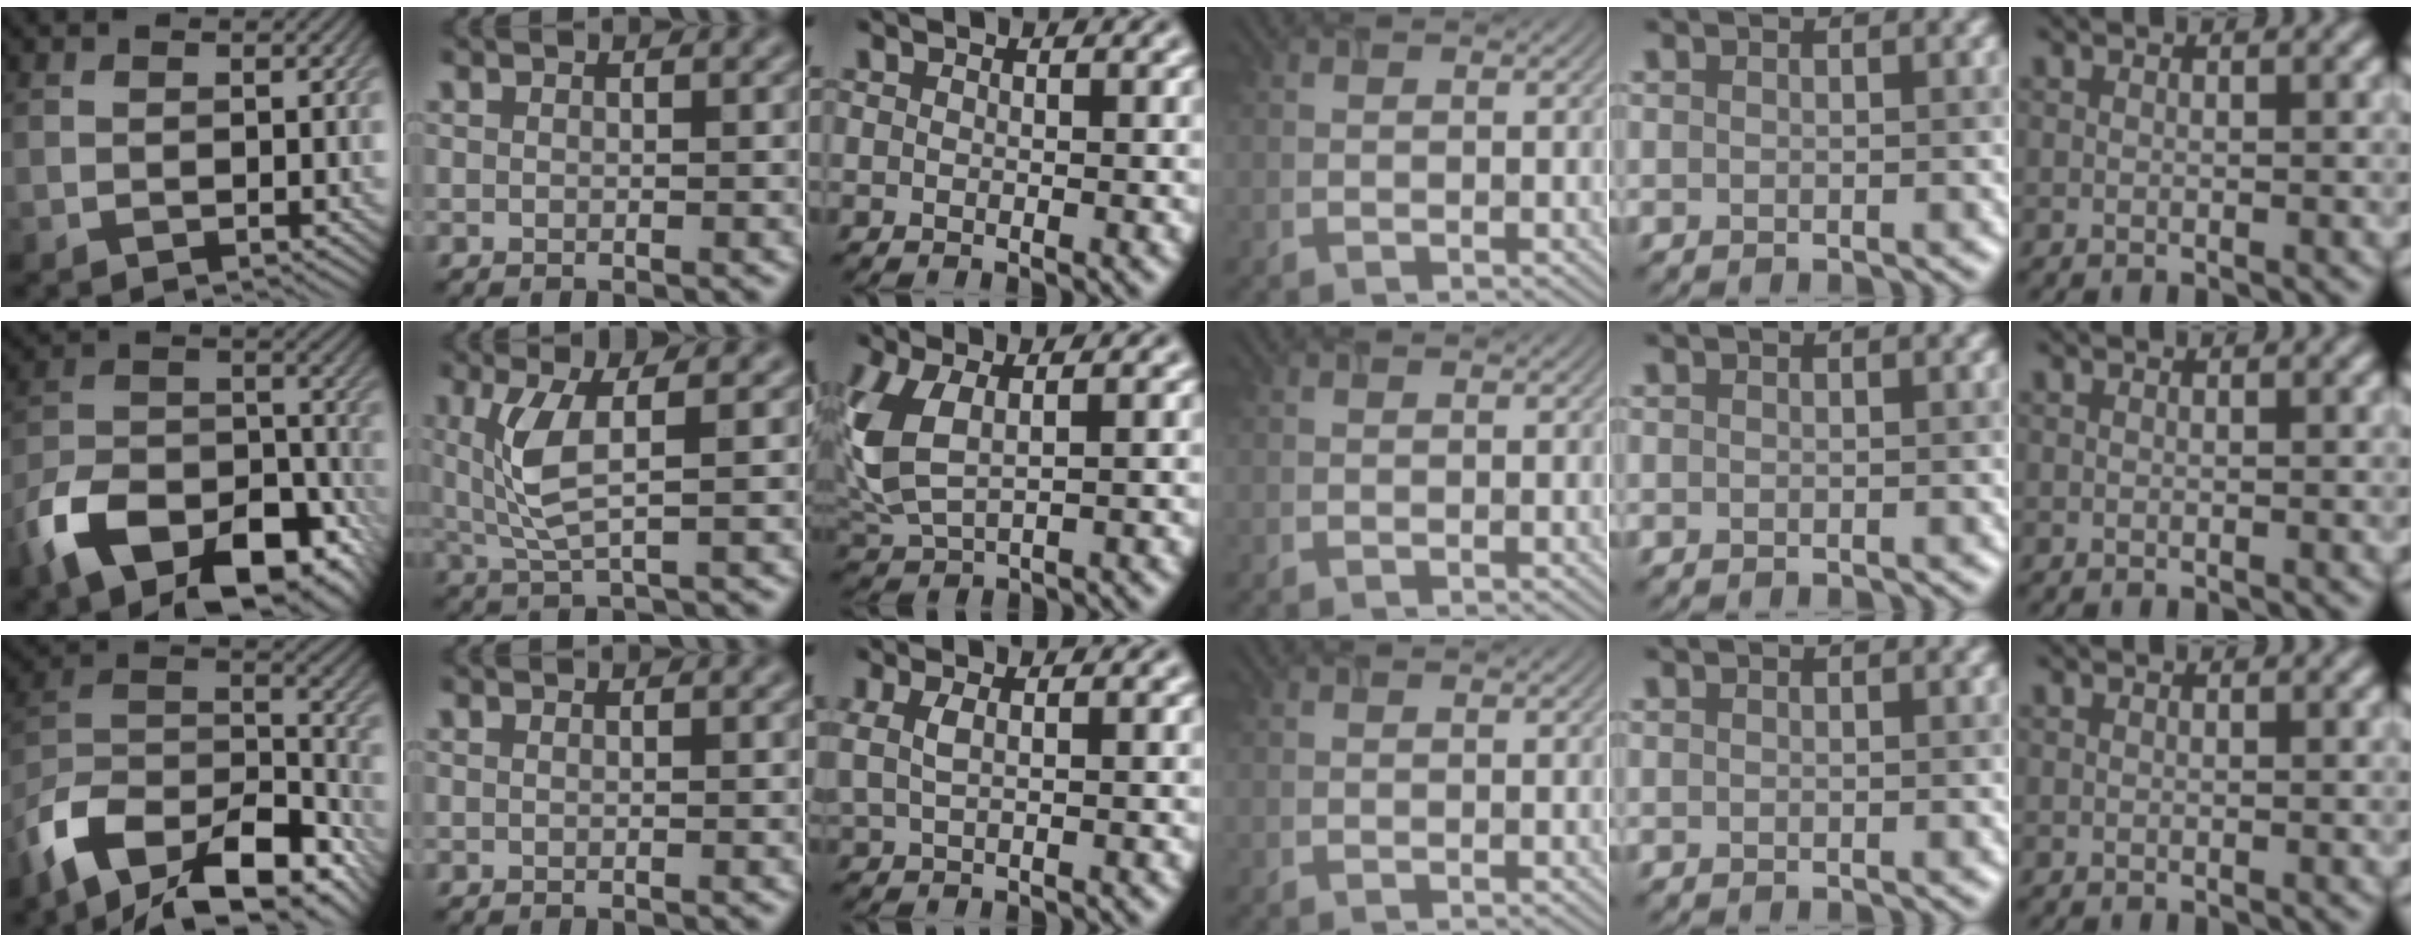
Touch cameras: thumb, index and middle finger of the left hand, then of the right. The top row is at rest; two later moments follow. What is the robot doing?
{"motion": "lift_and_place", "object": "timer"}